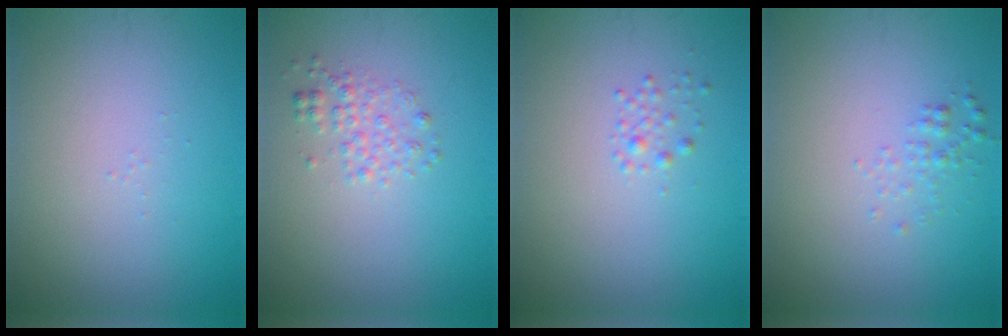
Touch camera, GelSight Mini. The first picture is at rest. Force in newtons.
{"total": 1.7, "press": 1.7, "slide": 0.0}
{"total": 0.9, "press": 0.9, "slide": 0.1}
{"total": 1.1, "press": 1.1, "slide": 0.0}